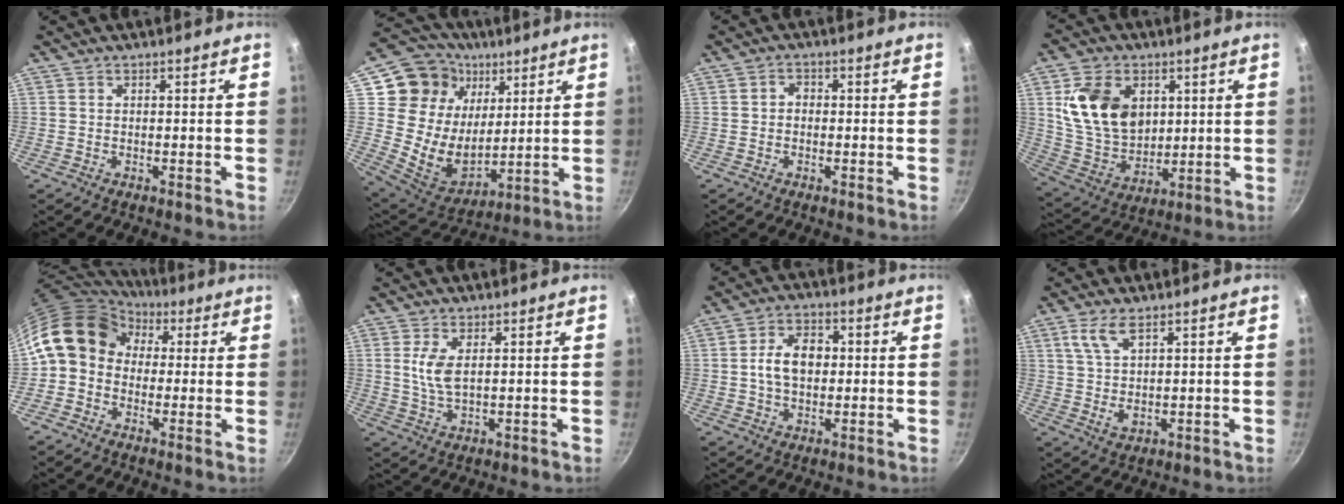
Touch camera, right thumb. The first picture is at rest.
{"total": 18.9, "force": [7.6, 15.2, 8.3], "torque": [-0.109, -0.038, 0.142]}
{"total": 1.8, "force": [-0.3, 1.5, 1.0], "torque": [-0.011, 0.010, -0.008]}
{"total": 15.9, "force": [4.2, 11.4, 10.2], "torque": [-0.161, -0.019, 0.090]}
{"total": 12.4, "force": [2.4, 10.0, 6.8], "torque": [-0.105, 0.028, 0.019]}
{"total": 4.9, "force": [1.2, 2.2, 4.2], "torque": [-0.086, -0.007, 0.026]}
{"total": 8.3, "force": [0.5, 5.7, 6.1], "torque": [-0.084, 0.014, 0.000]}
{"total": 6.0, "force": [2.9, 2.5, 4.6], "torque": [-0.085, -0.015, 0.063]}